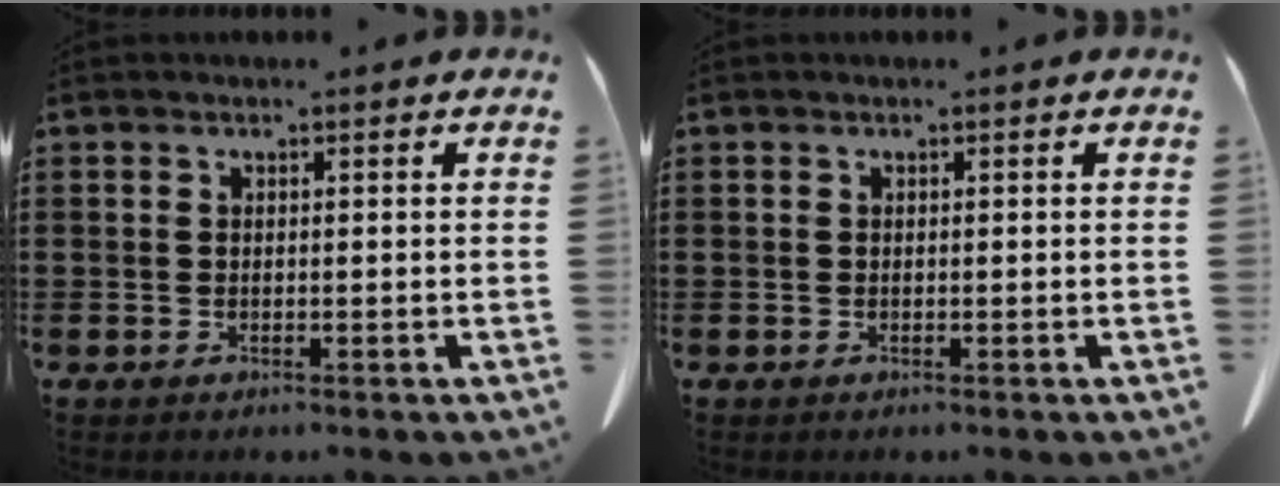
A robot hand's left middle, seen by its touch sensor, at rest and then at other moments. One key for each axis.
{"total": 0.0}